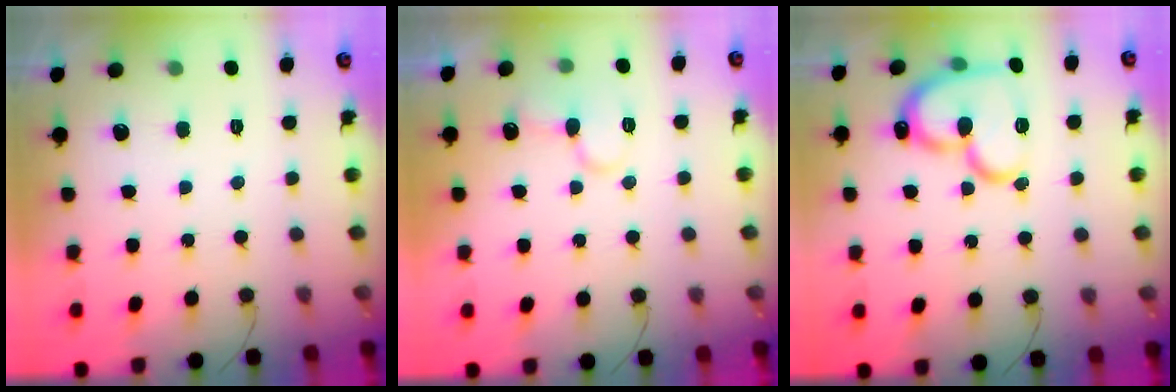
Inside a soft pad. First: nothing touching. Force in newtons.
{"total": 10.4, "press": 10.3, "slide": 1.3}
{"total": 19.0, "press": 18.8, "slide": 2.4}